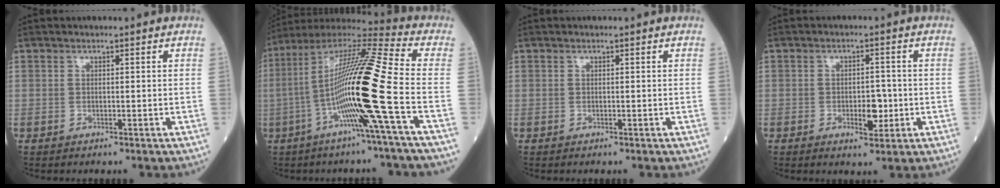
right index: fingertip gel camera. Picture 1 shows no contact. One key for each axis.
{"total": 19.4, "fx": -4.3, "fy": -1.1, "fz": 18.9, "tx": -0.361, "ty": -0.001, "tz": -0.095}
{"total": 0.0}
{"total": 3.9, "fx": -1.0, "fy": 1.7, "fz": 3.3, "tx": -0.047, "ty": 0.002, "tz": -0.010}